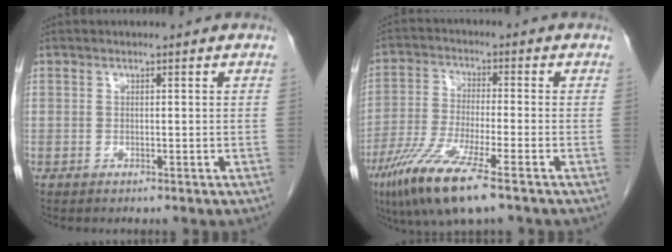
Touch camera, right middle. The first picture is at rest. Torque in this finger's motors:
{"motor_torque": [1.25, -0.89, 0.45, 0.13]}